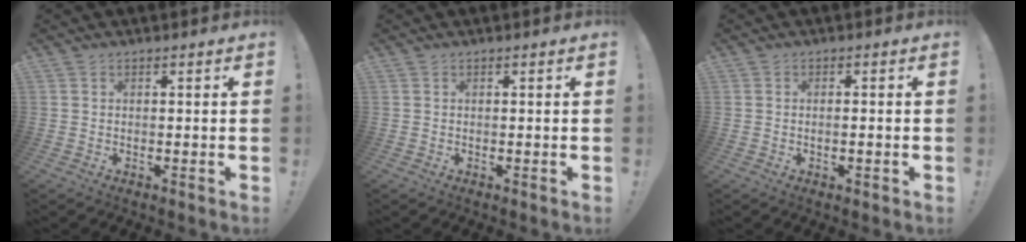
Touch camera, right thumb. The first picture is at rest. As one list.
[{"total": 0.0}, {"total": 1.3, "force": [-0.6, 0.2, 1.2], "torque": [-0.021, 0.002, -0.010]}]